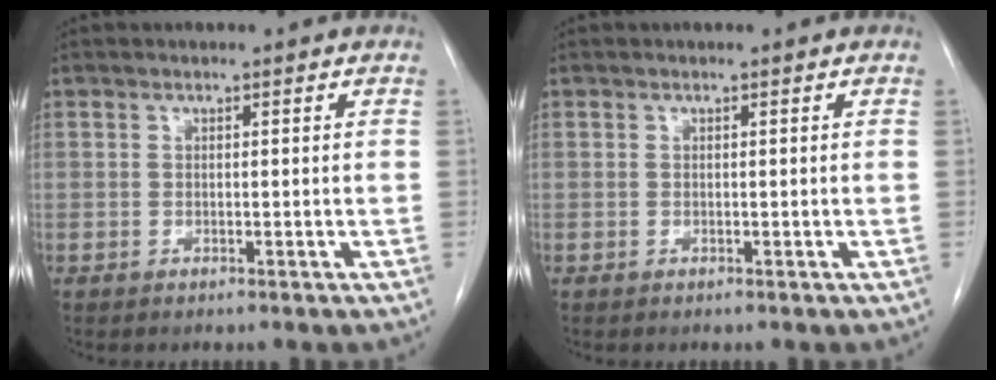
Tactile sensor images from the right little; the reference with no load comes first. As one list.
[{"total": 0.0}]